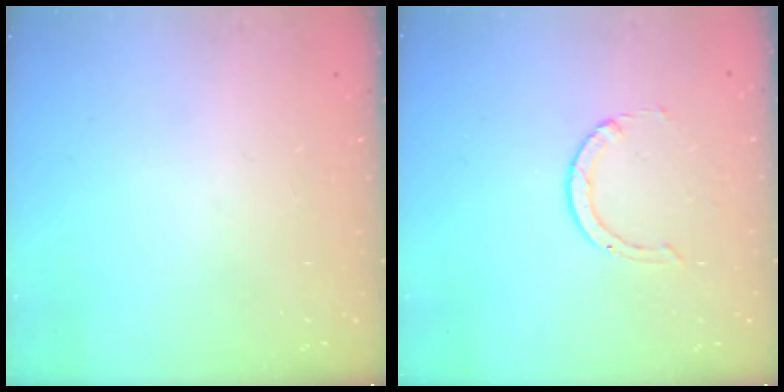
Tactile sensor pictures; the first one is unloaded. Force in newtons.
{"total": 2.0, "press": 2.0, "slide": 0.2}